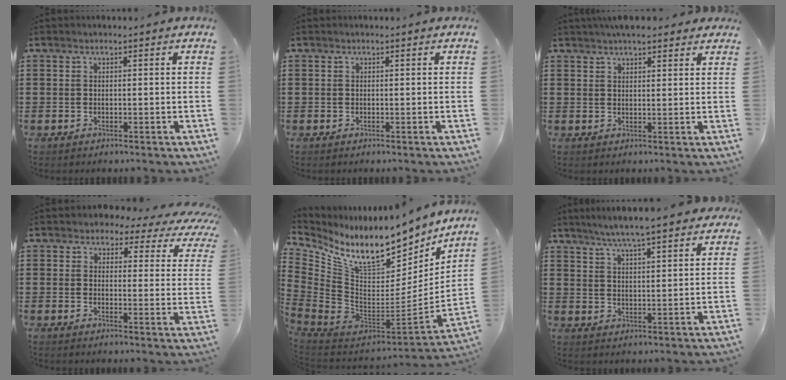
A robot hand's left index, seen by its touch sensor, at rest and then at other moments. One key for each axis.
{"total": 0.0}
{"total": 3.5, "fx": 3.0, "fy": 1.1, "fz": 1.6, "tx": -0.037, "ty": 0.003, "tz": 0.056}
{"total": 3.5, "fx": 3.1, "fy": 1.2, "fz": 1.2, "tx": -0.036, "ty": -0.017, "tz": 0.049}
{"total": 13.1, "fx": 10.2, "fy": 3.8, "fz": 7.4, "tx": -0.149, "ty": -0.094, "tz": 0.174}
{"total": 5.7, "fx": 5.0, "fy": 0.2, "fz": 2.9, "tx": -0.070, "ty": -0.013, "tz": 0.086}